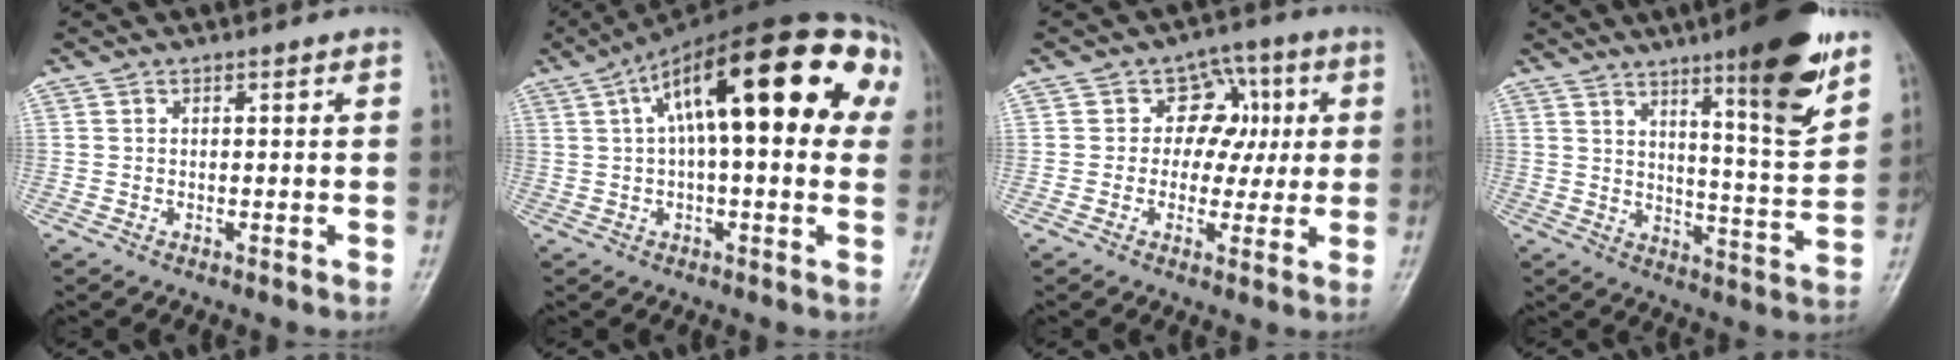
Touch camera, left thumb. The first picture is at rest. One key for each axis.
{"total": 26.0, "fx": 7.0, "fy": 9.4, "fz": 23.2, "tx": -0.337, "ty": 0.055, "tz": 0.096}
{"total": 8.5, "fx": 1.2, "fy": 7.0, "fz": 4.7, "tx": -0.004, "ty": 0.011, "tz": 0.009}
{"total": 15.5, "fx": 9.5, "fy": 2.1, "fz": 12.1, "tx": -0.160, "ty": -0.062, "tz": 0.145}